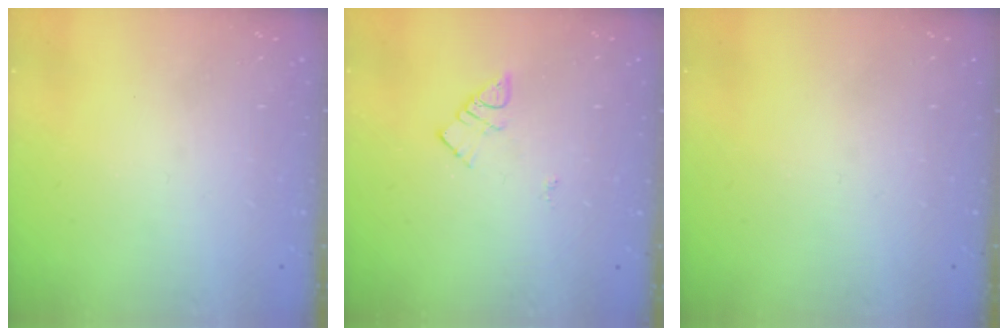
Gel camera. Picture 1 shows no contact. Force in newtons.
{"total": 5.8, "press": 5.8, "slide": 0.6}
{"total": 0.0}